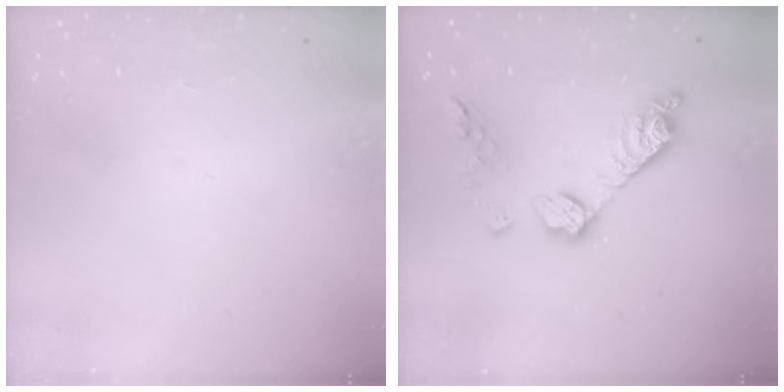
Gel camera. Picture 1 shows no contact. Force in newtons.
{"total": 11.8, "press": 11.8, "slide": 0.3}